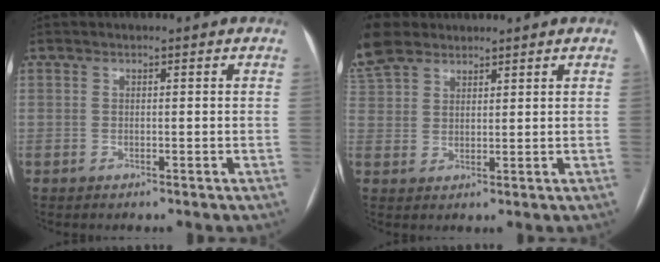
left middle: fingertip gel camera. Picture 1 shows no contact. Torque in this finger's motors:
{"motor_torque": [0.54, -0.17, 1.05, 0.21]}